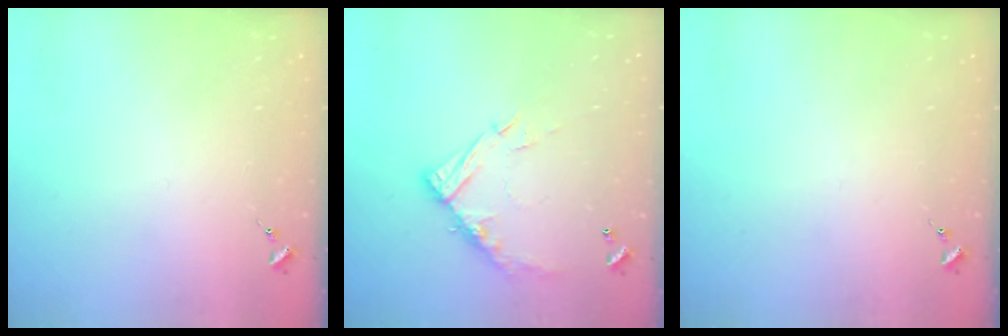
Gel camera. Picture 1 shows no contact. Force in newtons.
{"total": 13.3, "press": 13.2, "slide": 1.2}
{"total": 0.0}